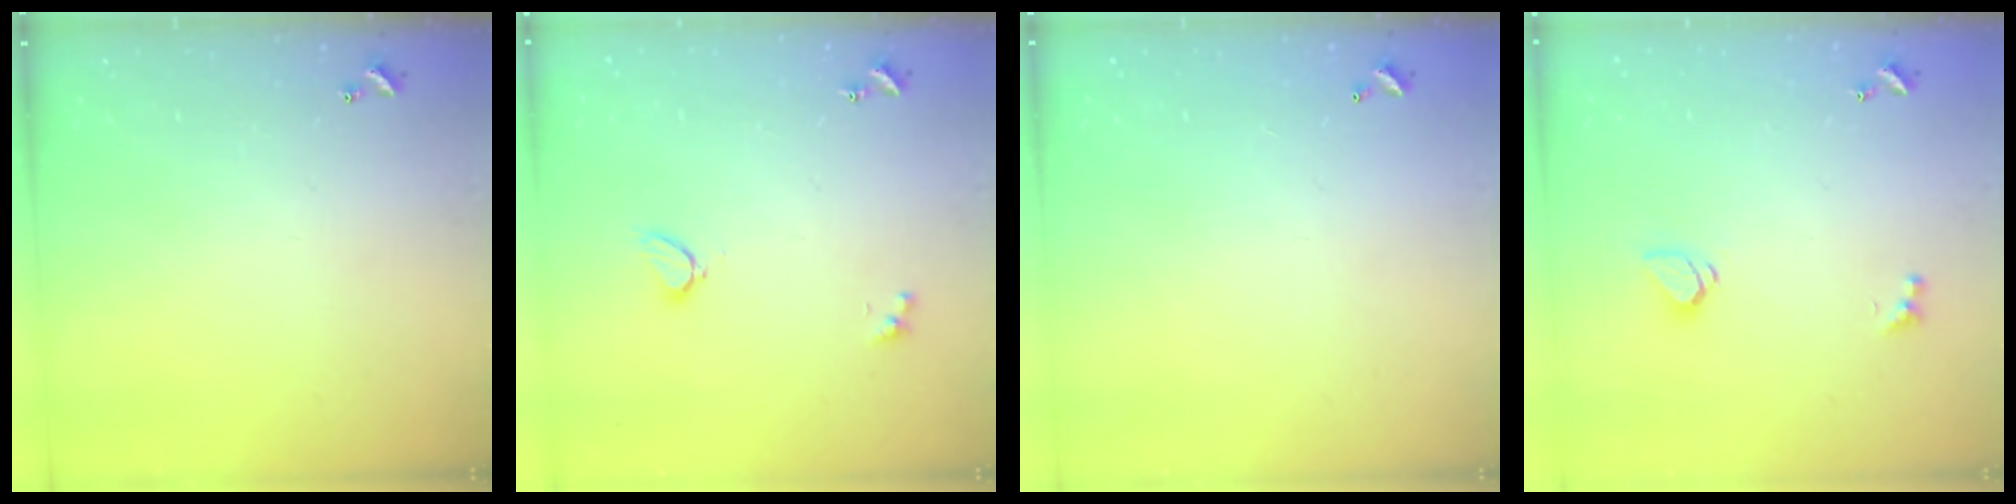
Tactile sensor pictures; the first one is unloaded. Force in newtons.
{"total": 2.2, "press": 2.2, "slide": 0.3}
{"total": 2.9, "press": 2.9, "slide": 0.1}
{"total": 1.5, "press": 1.4, "slide": 0.5}